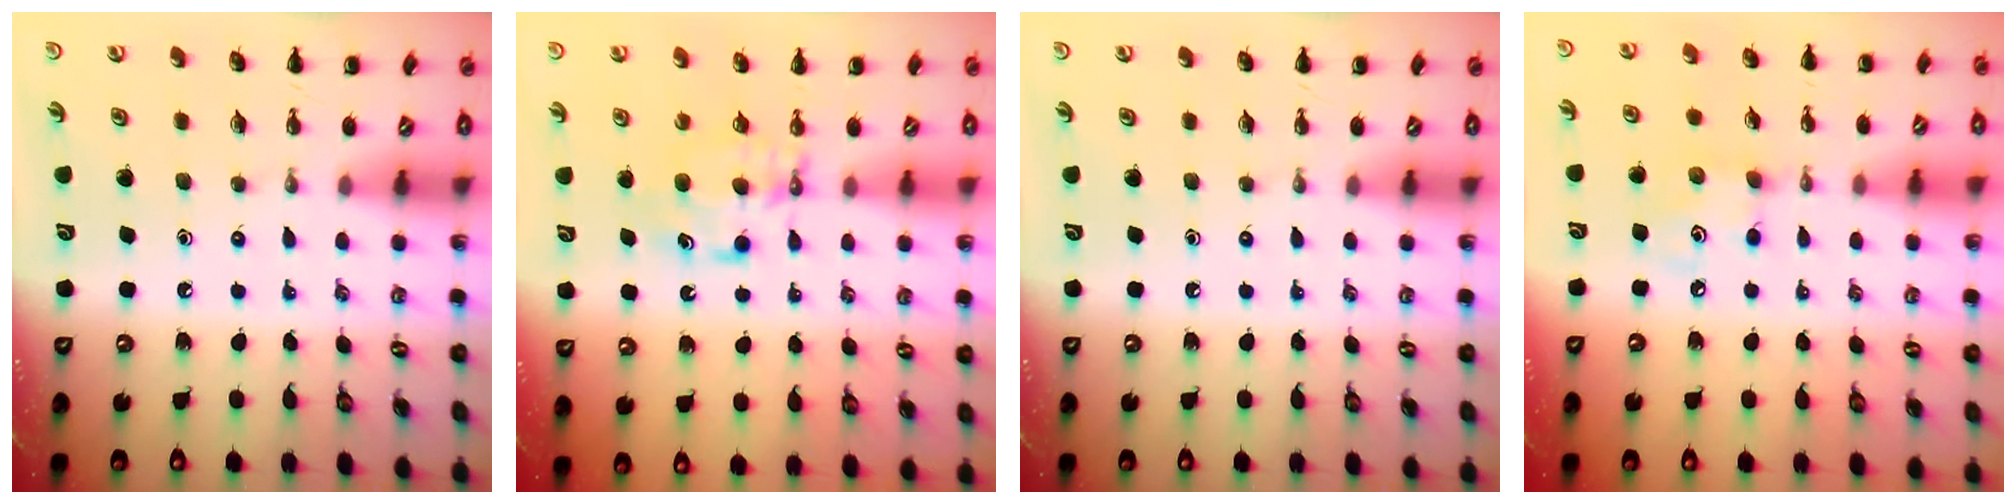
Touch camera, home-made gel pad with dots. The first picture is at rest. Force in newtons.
{"total": 6.1, "press": 6.0, "slide": 1.0}
{"total": 0.0}
{"total": 3.9, "press": 3.8, "slide": 0.6}